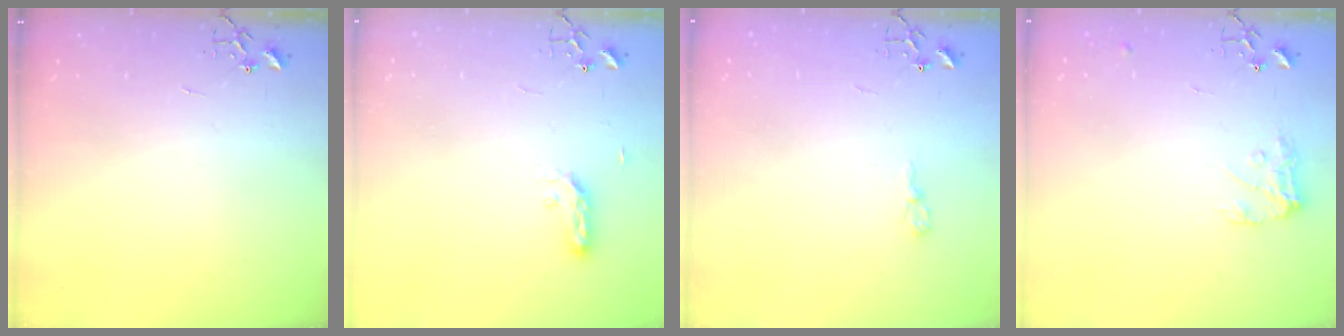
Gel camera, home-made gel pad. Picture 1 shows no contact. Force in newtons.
{"total": 5.1, "press": 5.1, "slide": 0.6}
{"total": 4.4, "press": 4.4, "slide": 0.7}
{"total": 9.1, "press": 9.1, "slide": 0.4}